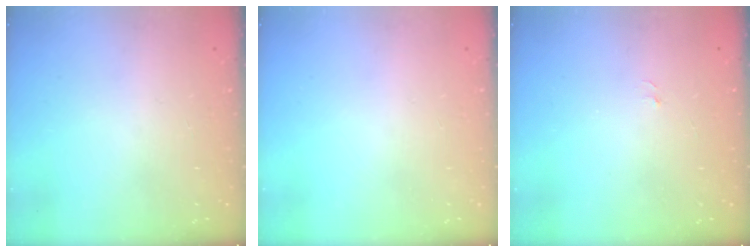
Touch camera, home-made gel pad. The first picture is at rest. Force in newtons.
{"total": 0.0}
{"total": 2.8, "press": 2.8, "slide": 0.3}